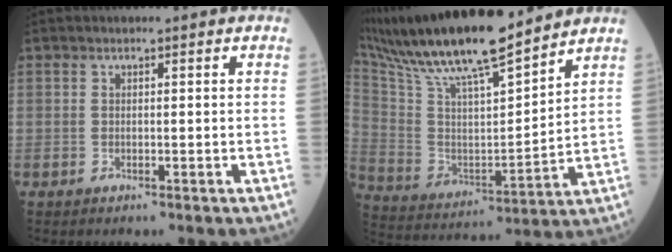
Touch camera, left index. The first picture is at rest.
{"total": 22.0, "force": [18.3, 2.4, 12.0], "torque": [-0.232, 0.014, 0.325]}